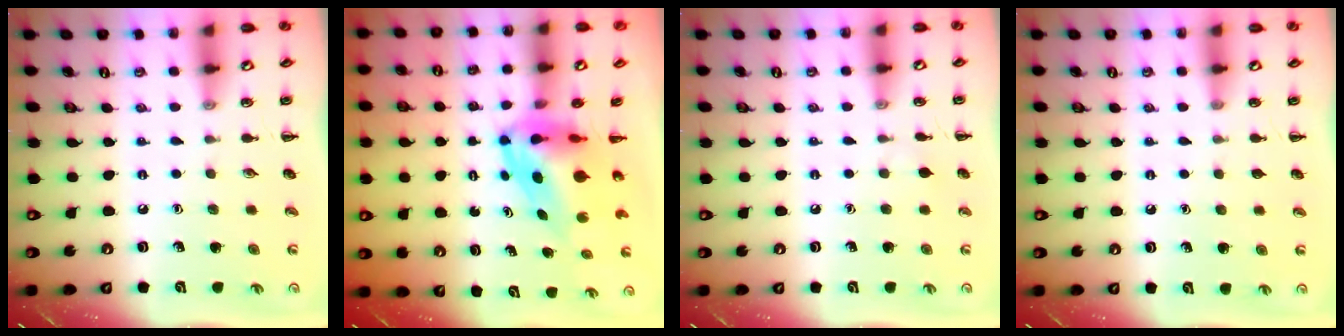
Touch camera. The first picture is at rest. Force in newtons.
{"total": 7.3, "press": 7.1, "slide": 1.9}
{"total": 3.4, "press": 3.1, "slide": 1.3}
{"total": 0.0}